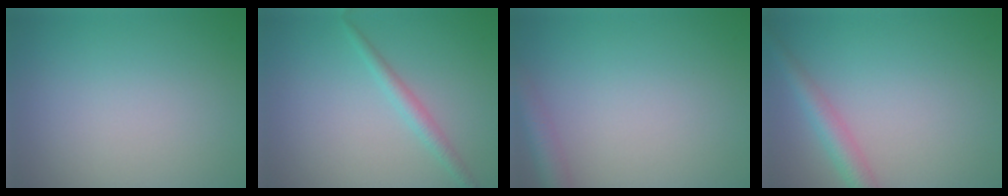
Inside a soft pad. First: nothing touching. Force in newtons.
{"total": 1.7, "press": 1.7, "slide": 0.0}
{"total": 2.9, "press": 2.9, "slide": 0.1}
{"total": 2.9, "press": 2.9, "slide": 0.0}